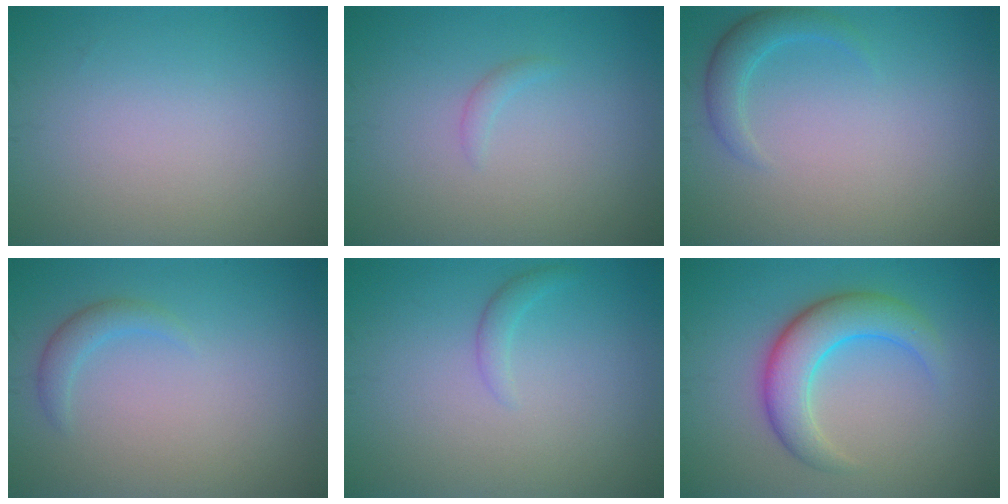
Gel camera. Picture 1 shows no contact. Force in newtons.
{"total": 0.7, "press": 0.7, "slide": 0.1}
{"total": 2.1, "press": 2.1, "slide": 0.2}
{"total": 1.5, "press": 1.5, "slide": 0.1}
{"total": 1.1, "press": 1.1, "slide": 0.1}
{"total": 5.5, "press": 5.5, "slide": 0.1}